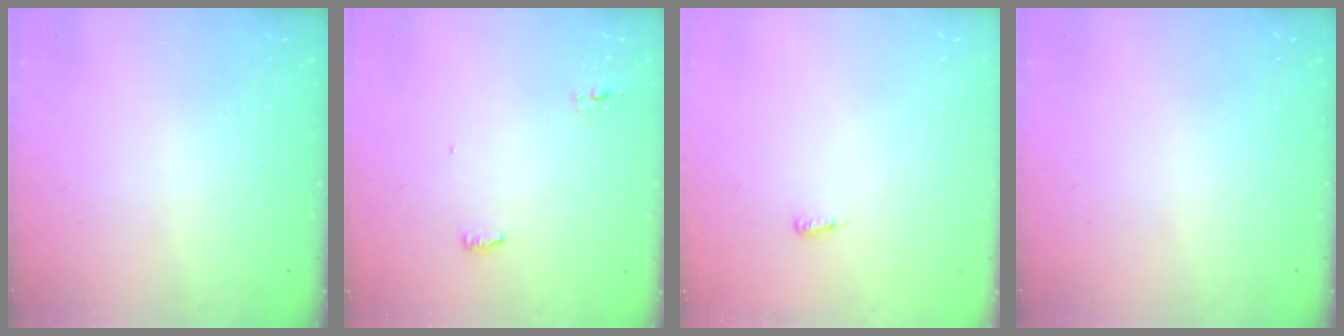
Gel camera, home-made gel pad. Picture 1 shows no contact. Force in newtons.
{"total": 4.2, "press": 4.0, "slide": 1.3}
{"total": 3.6, "press": 2.7, "slide": 2.4}
{"total": 0.0}